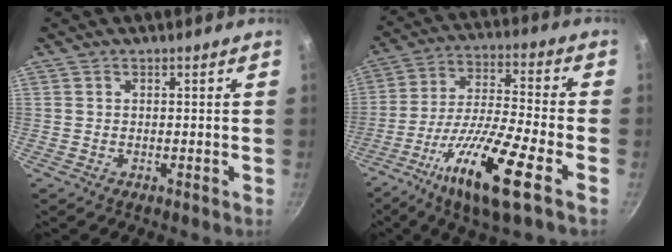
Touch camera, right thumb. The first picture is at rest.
{"total": 17.6, "force": [-8.2, 2.8, 15.3], "torque": [-0.286, 0.026, -0.156]}